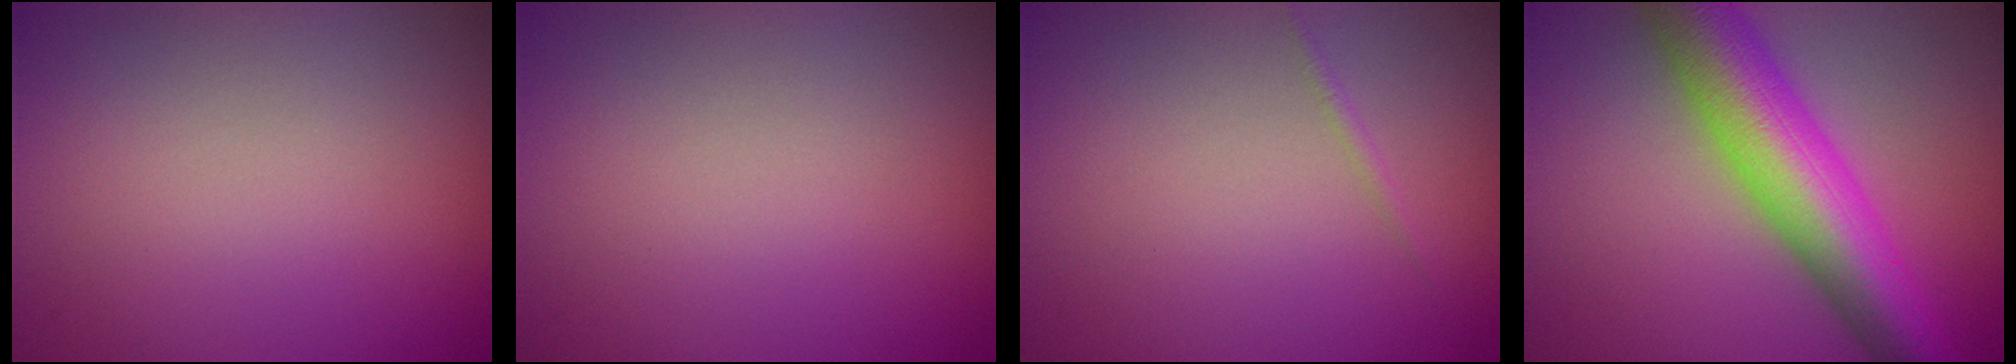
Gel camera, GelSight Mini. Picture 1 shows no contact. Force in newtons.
{"total": 0.0}
{"total": 0.6, "press": 0.6, "slide": 0.1}
{"total": 10.0, "press": 10.0, "slide": 0.3}